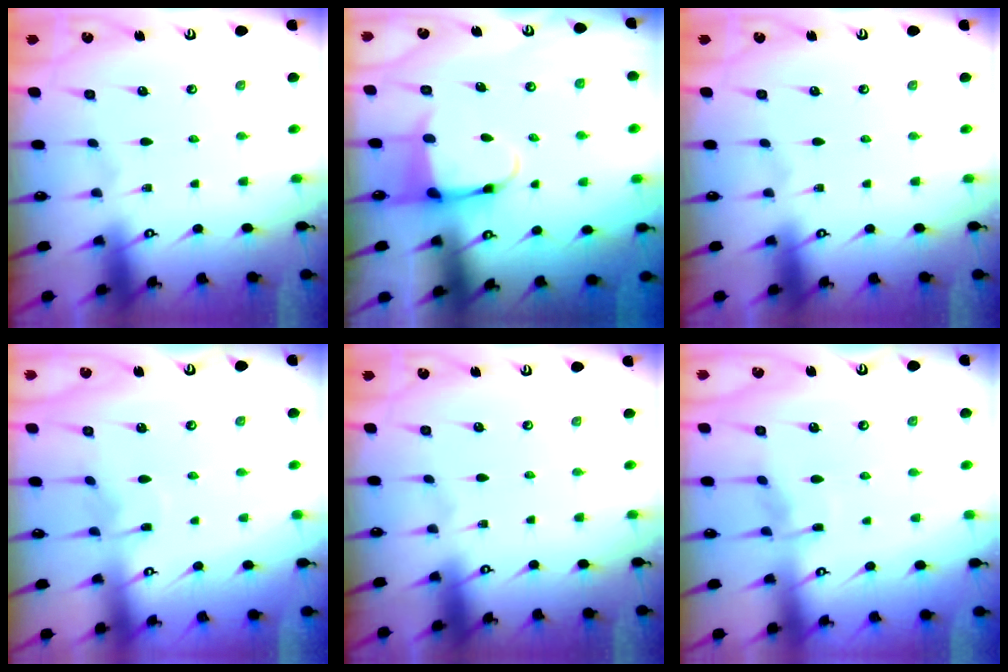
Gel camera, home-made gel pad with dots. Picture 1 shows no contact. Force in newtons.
{"total": 3.8, "press": 3.7, "slide": 1.0}
{"total": 0.0}
{"total": 3.1, "press": 3.1, "slide": 0.4}
{"total": 0.0}
{"total": 4.7, "press": 4.7, "slide": 0.5}